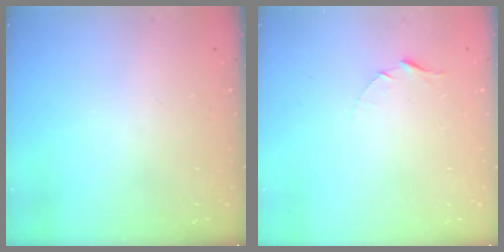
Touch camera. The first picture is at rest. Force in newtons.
{"total": 5.4, "press": 5.4, "slide": 0.5}